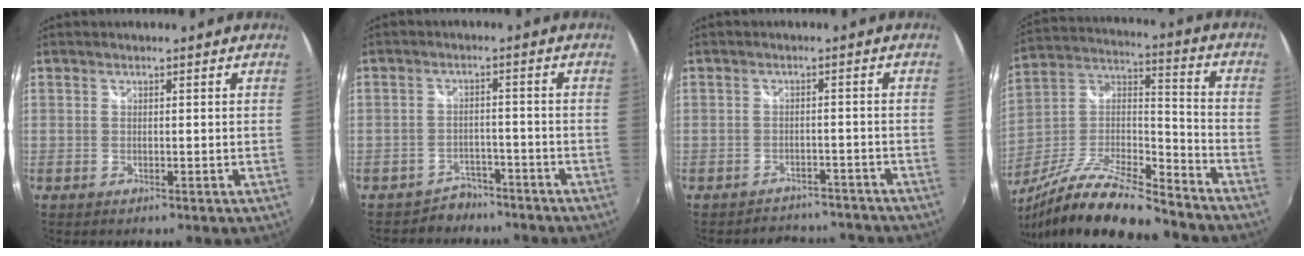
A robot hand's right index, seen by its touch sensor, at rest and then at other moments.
{"total": 5.0, "force": [-4.2, 2.8, -0.2], "torque": [-0.005, 0.017, -0.065]}
{"total": 9.4, "force": [-8.6, 3.3, 2.1], "torque": [-0.045, 0.010, -0.105]}
{"total": 21.1, "force": [-16.3, 4.5, 12.5], "torque": [-0.240, -0.020, -0.286]}